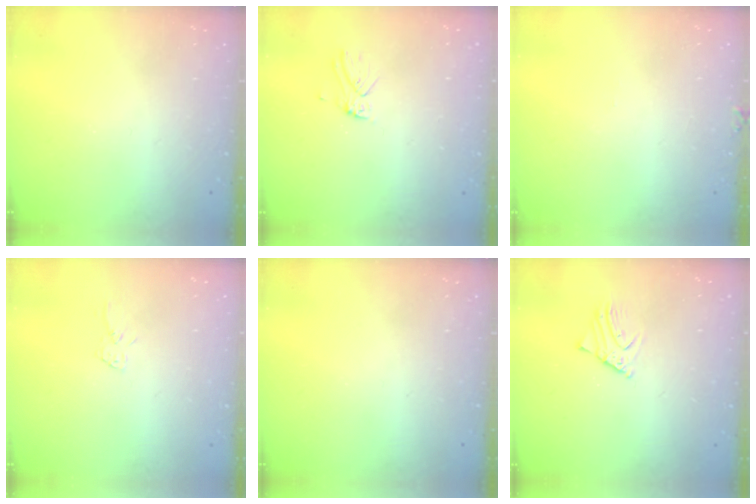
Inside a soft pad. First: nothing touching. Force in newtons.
{"total": 2.7, "press": 2.7, "slide": 0.3}
{"total": 3.6, "press": 3.6, "slide": 0.3}
{"total": 4.7, "press": 4.7, "slide": 0.6}
{"total": 0.0}
{"total": 2.2, "press": 2.2, "slide": 0.0}